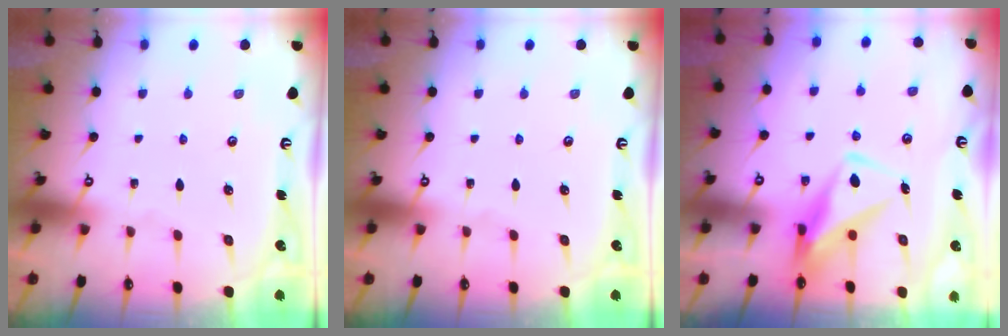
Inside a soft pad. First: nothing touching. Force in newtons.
{"total": 0.0}
{"total": 10.8, "press": 10.8, "slide": 1.2}